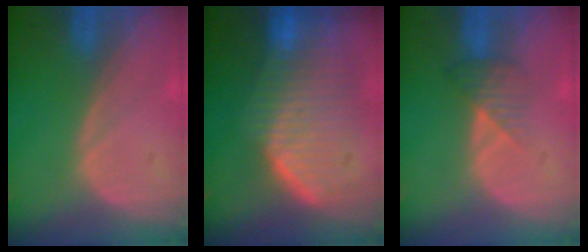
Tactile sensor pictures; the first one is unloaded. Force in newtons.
{"total": 10.0, "press": 9.0, "slide": 4.4}
{"total": 3.3, "press": 3.0, "slide": 1.2}